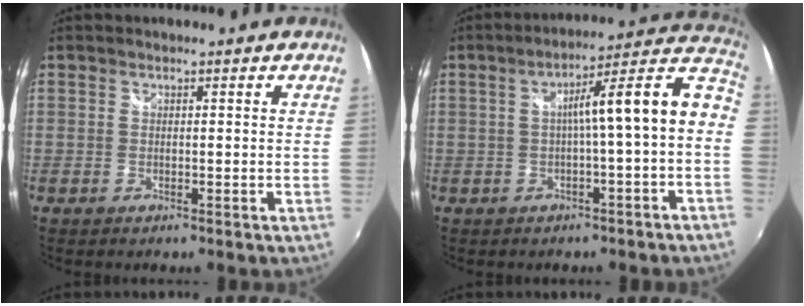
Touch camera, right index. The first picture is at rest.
{"total": 12.1, "force": [-1.3, 0.6, 12.1], "torque": [-0.153, 0.042, -0.010]}